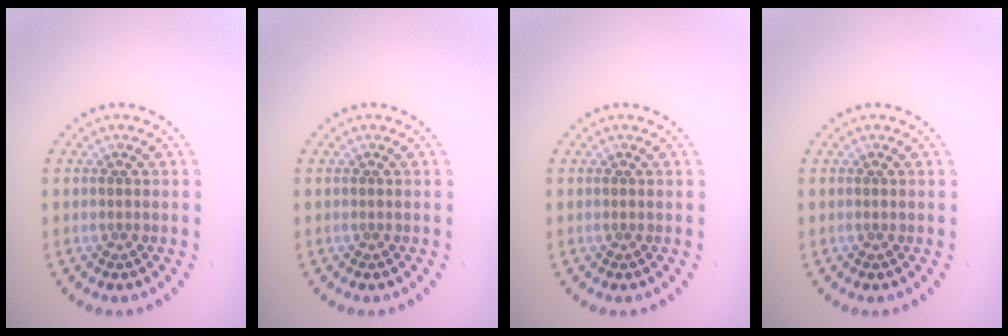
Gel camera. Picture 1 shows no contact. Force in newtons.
{"total": 0.0}
{"total": 0.0}
{"total": 0.0}